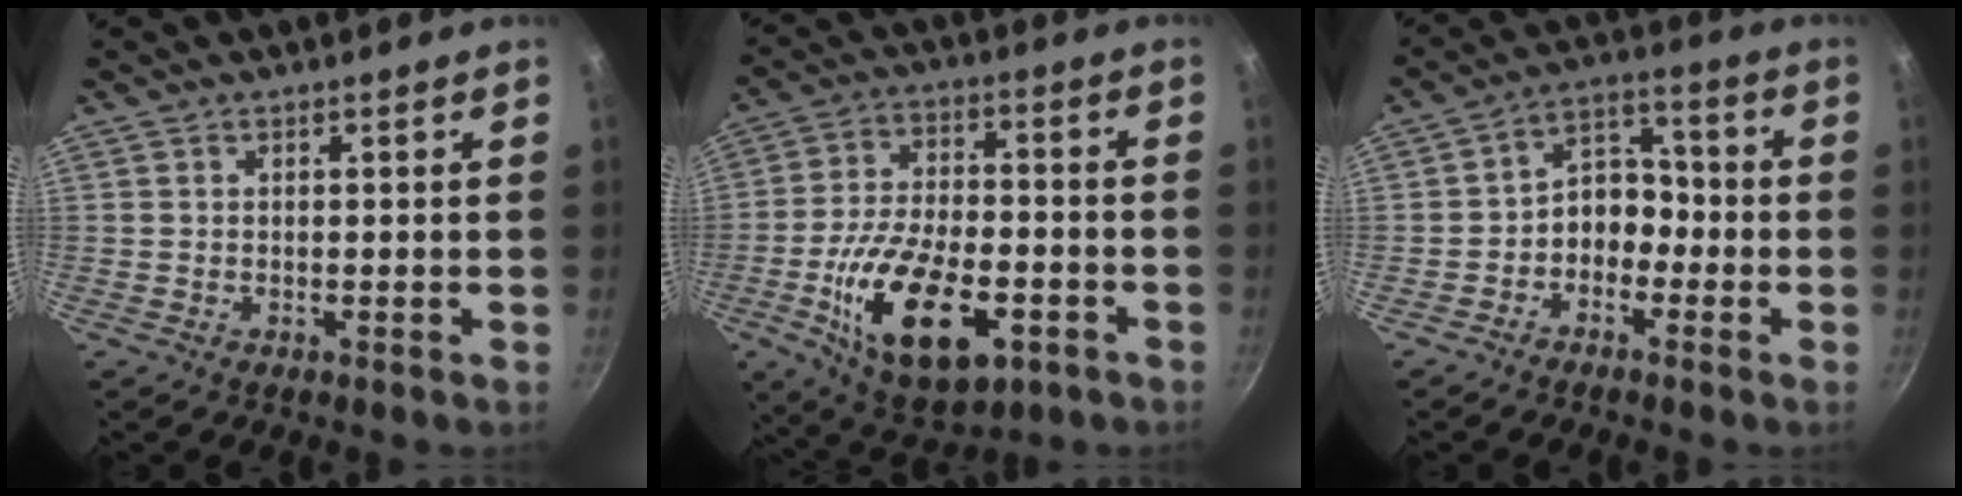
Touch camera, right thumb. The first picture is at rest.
{"total": 20.0, "force": [-7.1, 10.1, 15.8], "torque": [-0.264, 0.022, -0.112]}
{"total": 7.4, "force": [-2.6, 5.6, 4.1], "torque": [-0.021, 0.049, -0.056]}